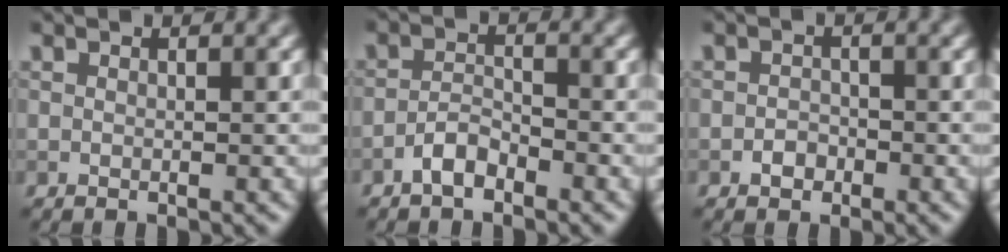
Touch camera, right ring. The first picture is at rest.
{"total": 2.2, "force": [-1.6, 0.8, 1.3], "torque": [-0.025, 0.008, -0.036]}
{"total": 1.2, "force": [-0.7, 0.9, 0.5], "torque": [-0.004, 0.002, -0.013]}